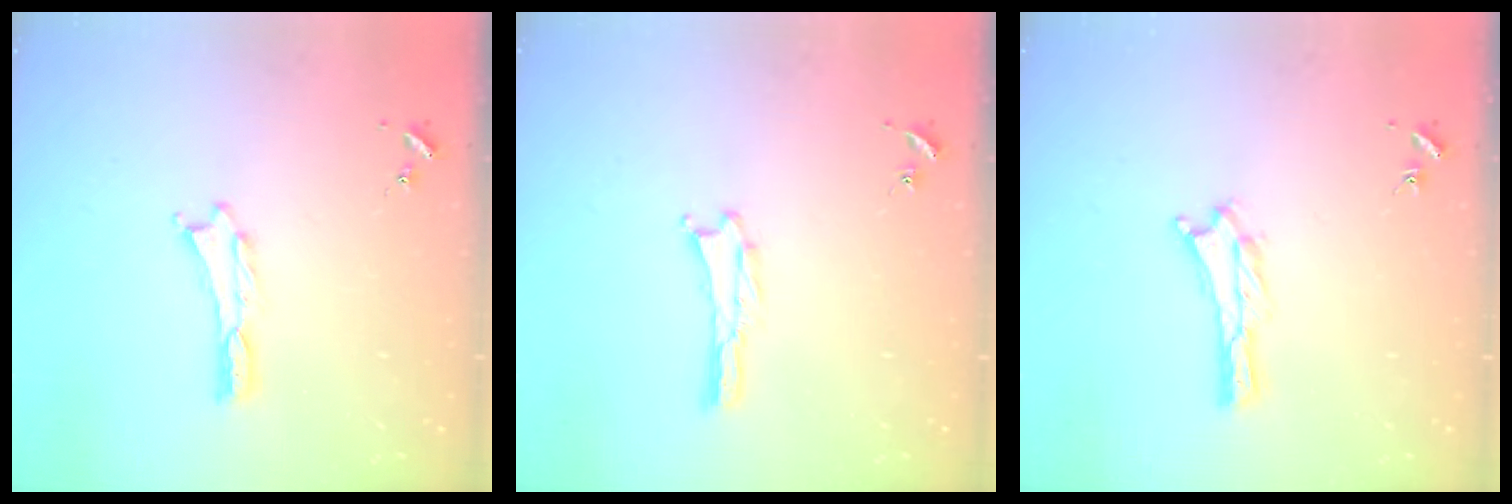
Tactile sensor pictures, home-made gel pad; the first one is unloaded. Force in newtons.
{"total": 0.0}
{"total": 0.7, "press": 0.6, "slide": 0.2}